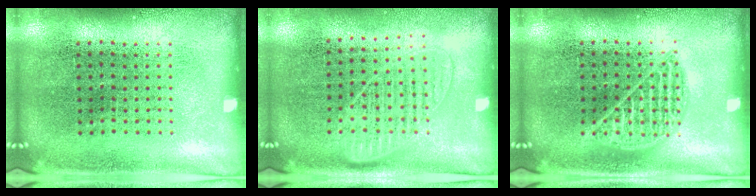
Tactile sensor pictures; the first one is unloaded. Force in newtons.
{"total": 1.3, "press": 1.2, "slide": 0.5}
{"total": 0.9, "press": 0.9, "slide": 0.0}